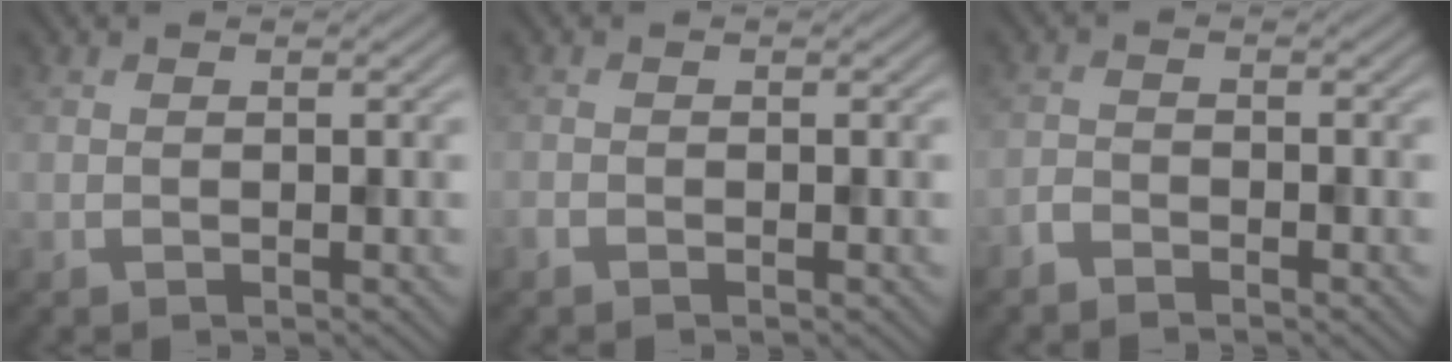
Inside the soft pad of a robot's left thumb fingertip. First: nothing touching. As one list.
[{"total": 0.7, "force": [-0.6, 0.2, 0.2], "torque": [-0.005, -0.002, -0.013]}, {"total": 1.7, "force": [-1.5, 0.5, 0.4], "torque": [-0.009, 0.001, -0.038]}]